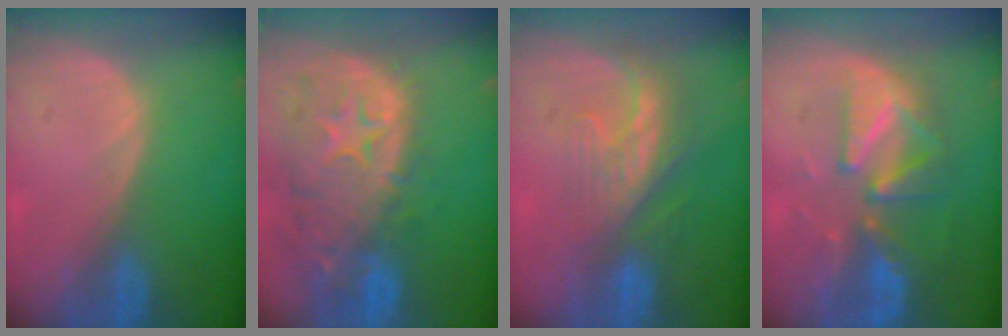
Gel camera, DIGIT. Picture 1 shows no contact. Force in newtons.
{"total": 13.9, "press": 11.1, "slide": 8.3}
{"total": 8.4, "press": 7.2, "slide": 4.2}
{"total": 9.7, "press": 8.6, "slide": 4.4}